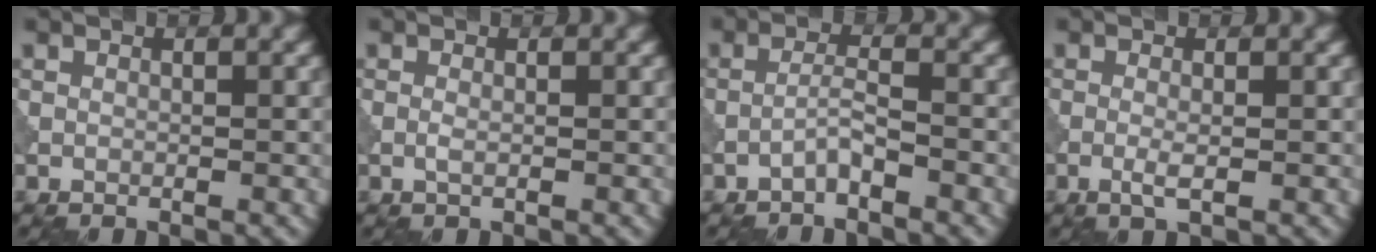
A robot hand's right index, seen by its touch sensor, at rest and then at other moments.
{"total": 0.7, "force": [-0.2, 0.2, 0.7], "torque": [-0.017, -0.002, -0.005]}
{"total": 1.8, "force": [-1.3, 0.1, 1.2], "torque": [-0.022, 0.011, -0.031]}
{"total": 1.5, "force": [-0.4, 0.3, 1.4], "torque": [-0.030, -0.002, -0.011]}